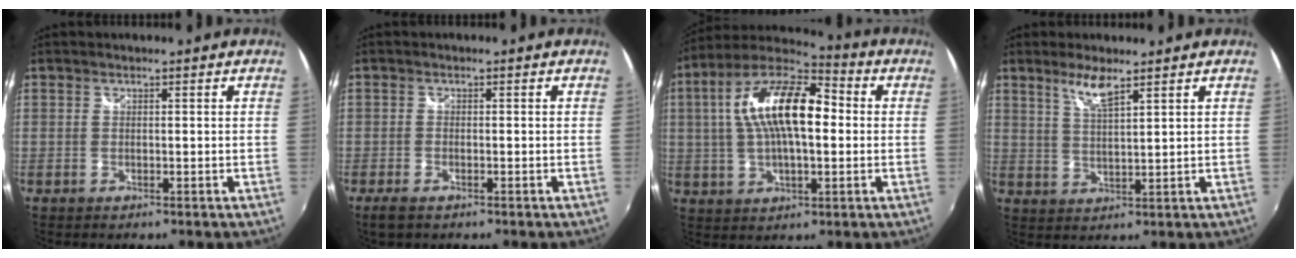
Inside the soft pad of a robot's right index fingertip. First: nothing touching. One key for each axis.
{"total": 2.8, "fx": -1.9, "fy": 1.2, "fz": 1.7, "tx": -0.038, "ty": -0.008, "tz": -0.034}
{"total": 17.6, "fx": 2.0, "fy": 7.7, "fz": 15.8, "tx": -0.290, "ty": 0.022, "tz": 0.023}
{"total": 4.8, "fx": 3.4, "fy": 0.7, "fz": 3.4, "tx": -0.066, "ty": -0.001, "tz": 0.067}